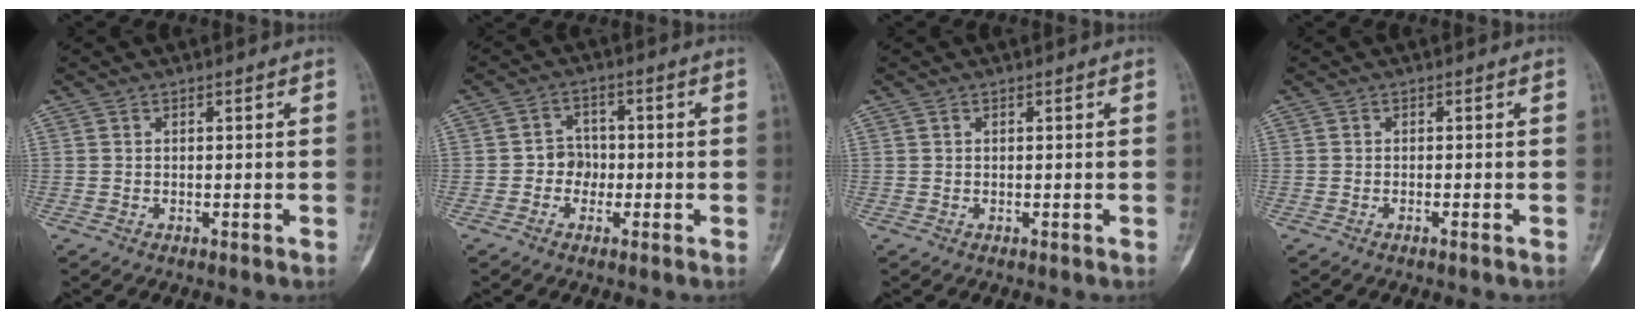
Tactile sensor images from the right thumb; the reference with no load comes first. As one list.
[{"total": 4.0, "force": [-1.0, 3.5, 1.6], "torque": [0.005, 0.014, -0.027]}, {"total": 0.0}, {"total": 0.8, "force": [-0.6, 0.0, 0.5], "torque": [-0.012, 0.003, -0.008]}]